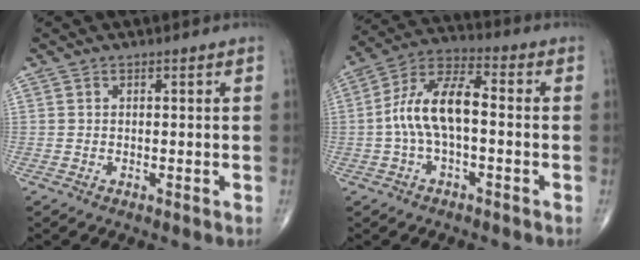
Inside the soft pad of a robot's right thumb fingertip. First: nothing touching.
{"total": 11.8, "force": [-0.9, 5.5, 10.4], "torque": [-0.204, 0.044, -0.023]}